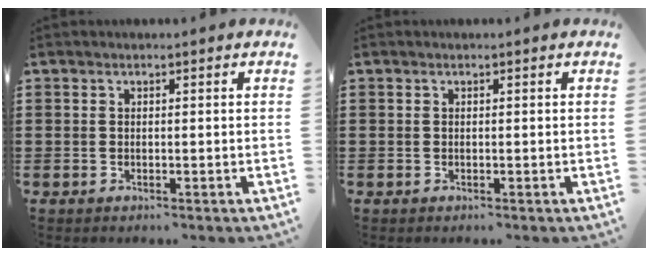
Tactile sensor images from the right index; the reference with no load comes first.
{"total": 0.0}